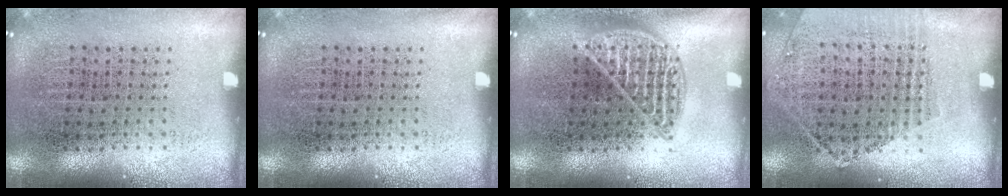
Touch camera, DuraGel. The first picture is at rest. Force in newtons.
{"total": 0.0}
{"total": 2.0, "press": 2.0, "slide": 0.2}
{"total": 1.2, "press": 1.1, "slide": 0.5}